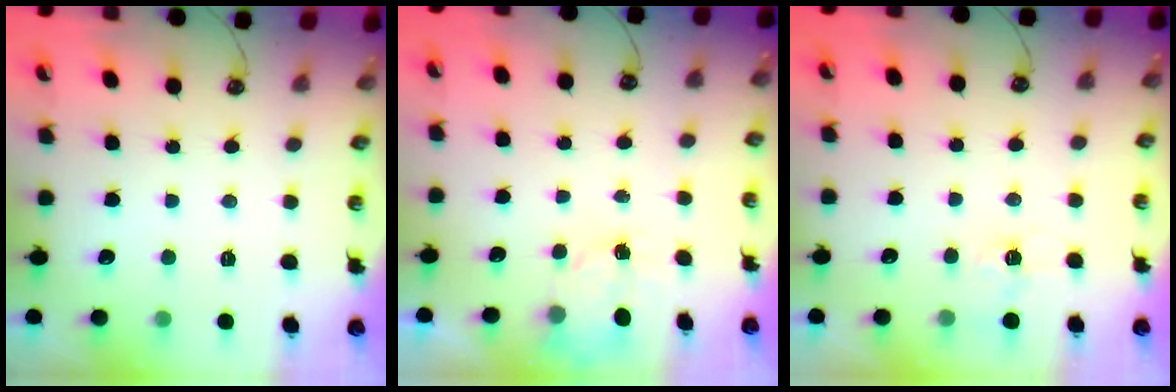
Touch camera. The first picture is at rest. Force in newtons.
{"total": 2.6, "press": 2.6, "slide": 0.4}
{"total": 5.5, "press": 5.5, "slide": 0.8}